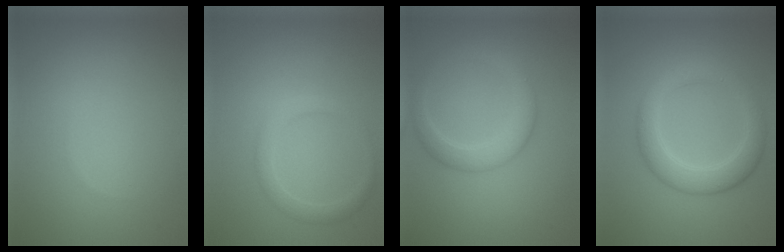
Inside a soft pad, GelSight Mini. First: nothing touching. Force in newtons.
{"total": 1.9, "press": 1.9, "slide": 0.1}
{"total": 3.0, "press": 3.0, "slide": 0.1}
{"total": 4.2, "press": 4.2, "slide": 0.1}